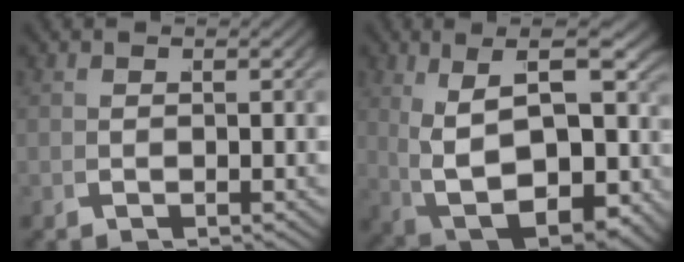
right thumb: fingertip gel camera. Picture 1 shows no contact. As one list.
[{"total": 14.6, "force": [-0.2, 9.2, 11.3], "torque": [-0.215, -0.041, 0.025]}]